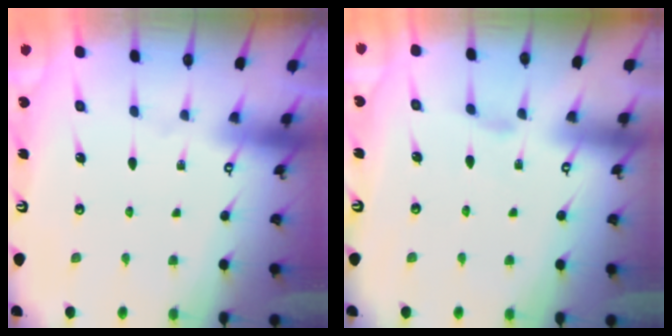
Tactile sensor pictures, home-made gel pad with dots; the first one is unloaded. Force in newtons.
{"total": 2.0, "press": 2.0, "slide": 0.5}